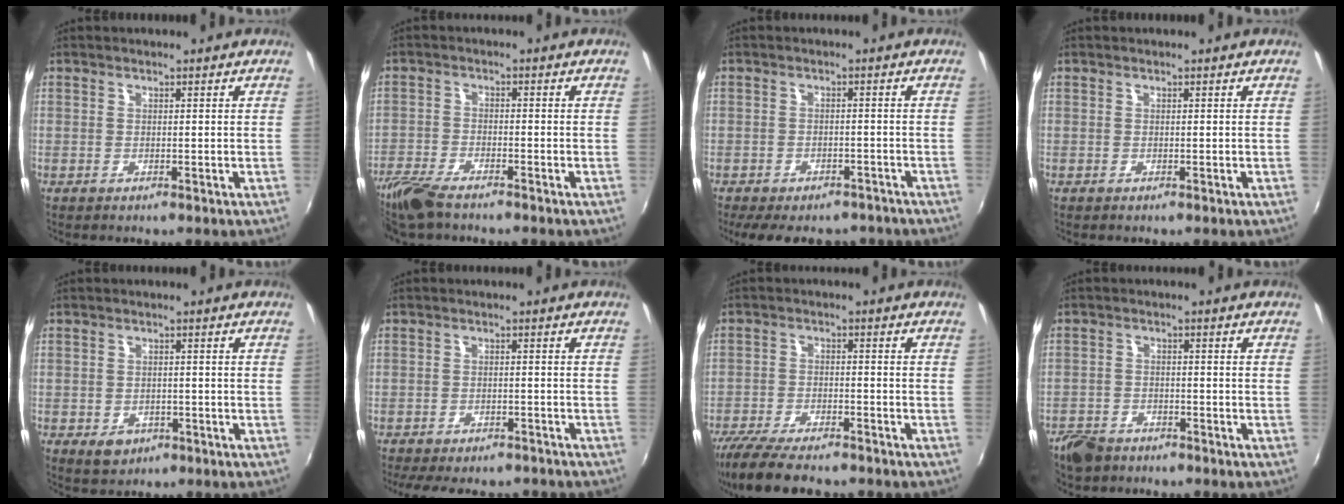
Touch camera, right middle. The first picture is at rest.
{"total": 7.9, "force": [-6.4, 2.2, 4.0], "torque": [-0.110, -0.024, -0.128]}
{"total": 11.2, "force": [-8.9, 5.1, 4.6], "torque": [-0.101, -0.006, -0.119]}
{"total": 0.0}
{"total": 3.9, "force": [-1.8, 3.0, 1.7], "torque": [-0.036, -0.004, -0.018]}
{"total": 11.4, "force": [-9.4, 4.3, 4.7], "torque": [-0.109, -0.010, -0.132]}
{"total": 12.8, "force": [-10.8, 3.0, 6.2], "torque": [-0.144, -0.035, -0.183]}
{"total": 6.2, "force": [-4.8, 3.5, 1.7], "torque": [-0.060, 0.004, -0.085]}